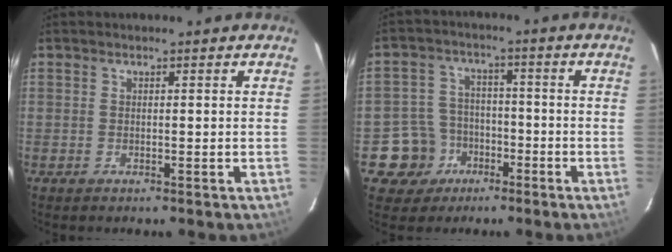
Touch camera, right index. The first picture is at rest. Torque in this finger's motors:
{"motor_torque": [-0.10, -0.08, -0.78, -0.21]}